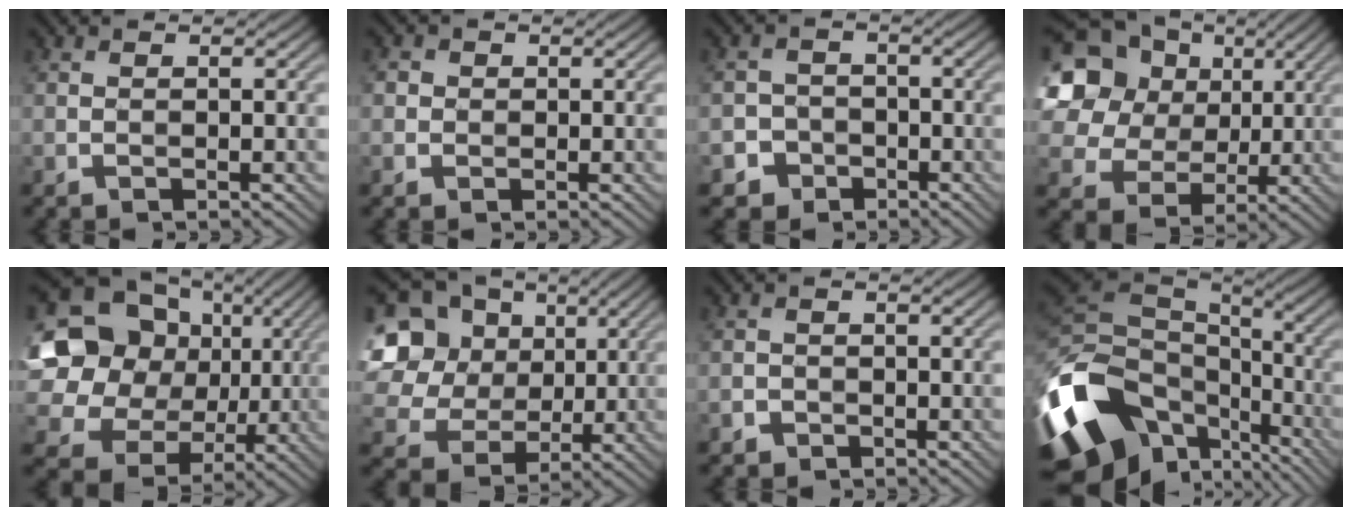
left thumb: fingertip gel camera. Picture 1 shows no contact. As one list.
[{"total": 1.9, "force": [0.3, 1.8, 0.4], "torque": [-0.012, 0.003, -0.003]}, {"total": 3.7, "force": [-2.1, 3.0, 0.2], "torque": [0.014, 0.003, -0.052]}, {"total": 16.5, "force": [6.1, 13.6, 7.2], "torque": [-0.243, 0.058, 0.118]}, {"total": 20.9, "force": [5.0, 18.2, 8.9], "torque": [-0.261, 0.036, 0.086]}, {"total": 16.2, "force": [4.8, 14.0, 6.6], "torque": [-0.254, 0.050, 0.102]}, {"total": 1.2, "force": [-0.9, 0.8, 0.0], "torque": [0.000, 0.001, -0.017]}, {"total": 18.4, "force": [-8.0, 12.1, 11.2], "torque": [-0.303, -0.034, -0.133]}]